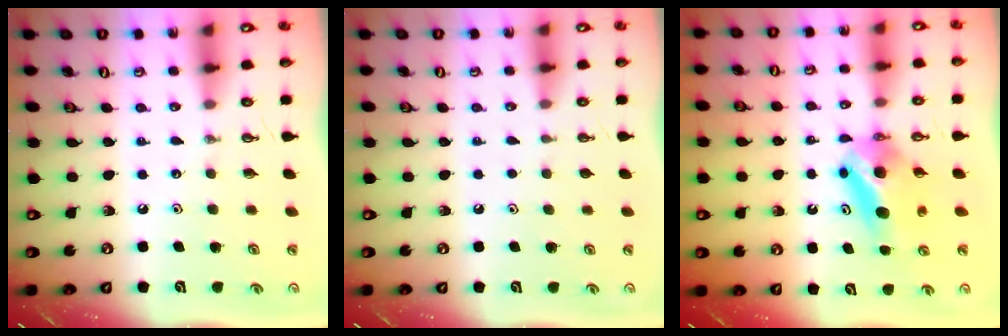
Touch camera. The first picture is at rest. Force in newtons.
{"total": 0.0}
{"total": 9.6, "press": 5.5, "slide": 7.9}